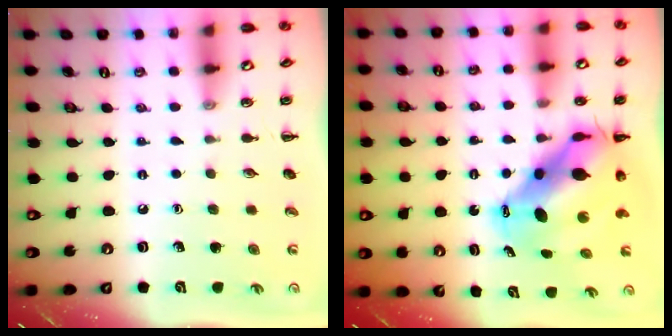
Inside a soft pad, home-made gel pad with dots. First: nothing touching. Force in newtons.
{"total": 12.2, "press": 11.8, "slide": 3.2}